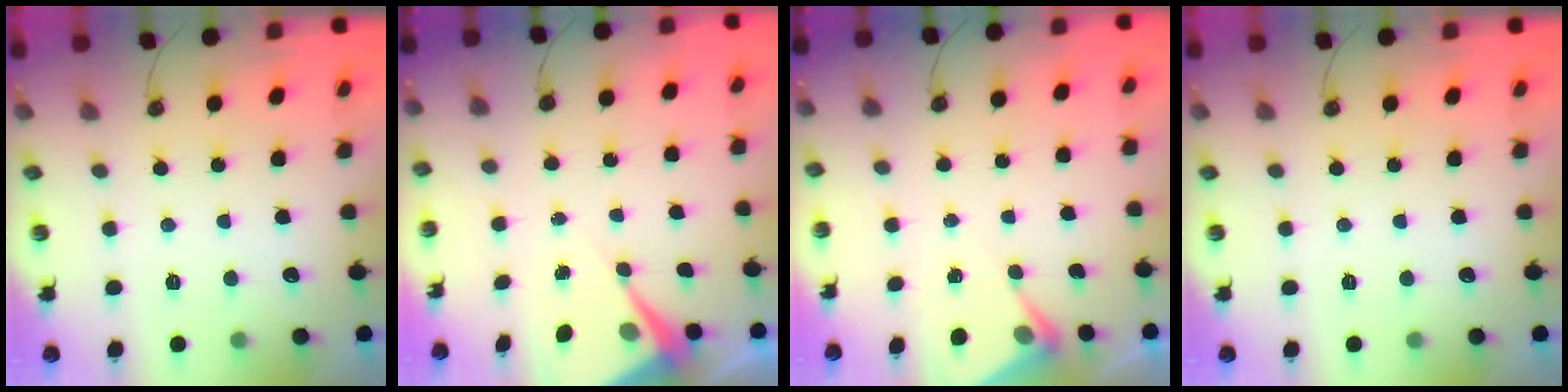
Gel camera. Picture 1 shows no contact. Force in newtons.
{"total": 7.0, "press": 7.0, "slide": 0.4}
{"total": 5.6, "press": 5.6, "slide": 0.2}
{"total": 0.0}